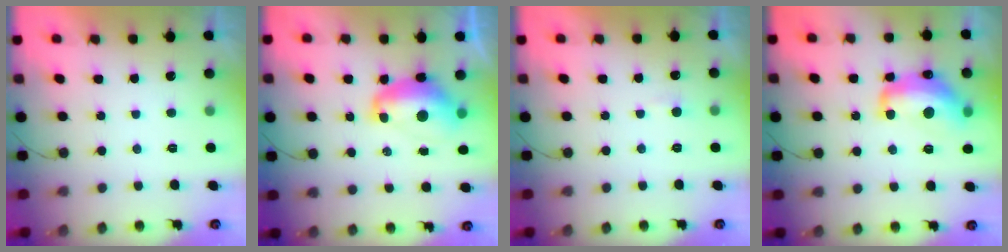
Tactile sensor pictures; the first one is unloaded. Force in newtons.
{"total": 11.3, "press": 11.2, "slide": 1.1}
{"total": 3.6, "press": 3.6, "slide": 0.4}
{"total": 15.3, "press": 15.3, "slide": 1.0}